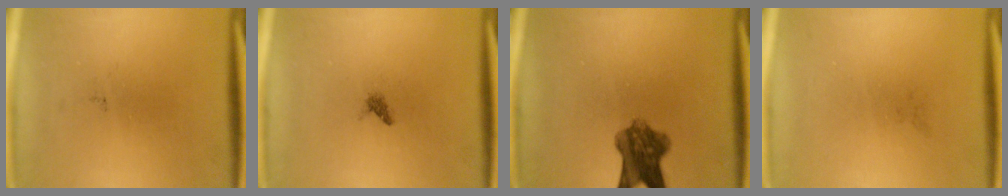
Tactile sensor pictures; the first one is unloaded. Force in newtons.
{"total": 0.7}
{"total": 7.1}
{"total": 0.0}